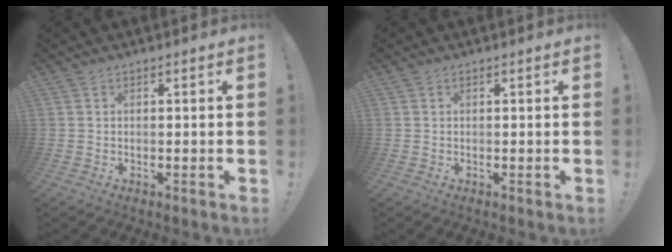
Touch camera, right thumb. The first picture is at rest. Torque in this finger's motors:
{"motor_torque": [-0.15, -0.02, 0.05, 0.22, 0.00]}